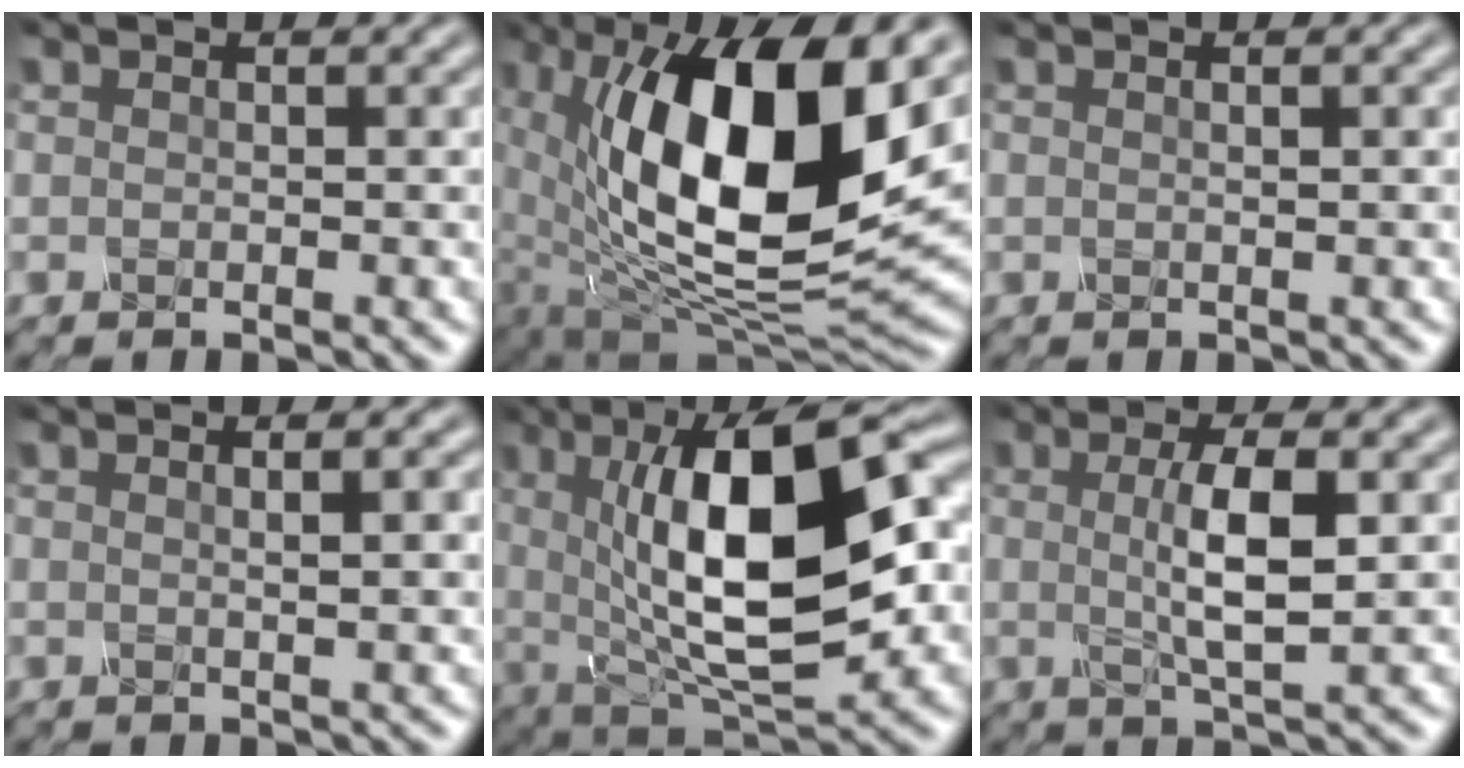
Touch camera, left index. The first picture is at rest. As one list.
[{"total": 17.0, "force": [3.0, 7.7, 14.9], "torque": [-0.247, 0.001, 0.044]}, {"total": 1.2, "force": [0.3, 0.5, 1.1], "torque": [-0.008, 0.001, -0.004]}, {"total": 4.2, "force": [1.1, 1.5, 3.8], "torque": [-0.027, 0.013, -0.007]}, {"total": 14.2, "force": [1.3, 5.4, 13.1], "torque": [-0.191, 0.006, 0.011]}, {"total": 4.9, "force": [0.2, 1.1, 4.7], "torque": [-0.088, 0.001, 0.006]}]